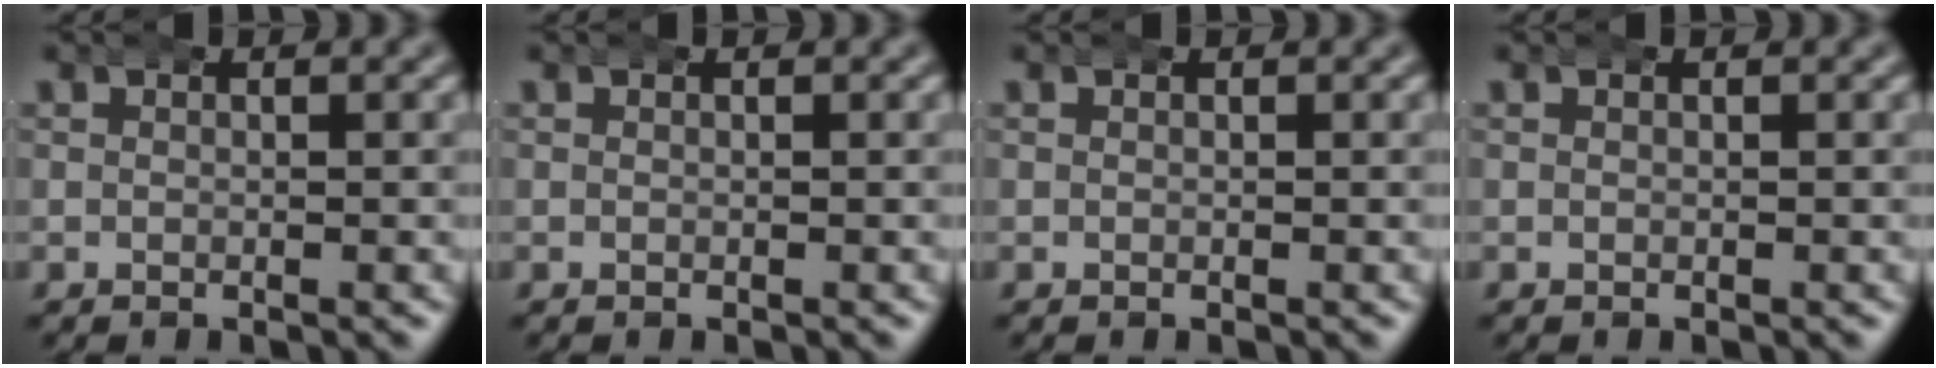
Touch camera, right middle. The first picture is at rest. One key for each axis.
{"total": 0.0}
{"total": 0.0}
{"total": 0.0}